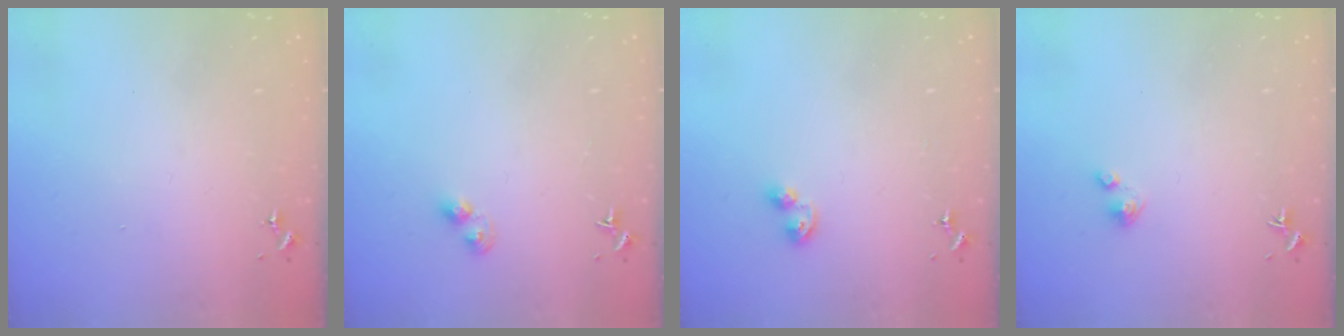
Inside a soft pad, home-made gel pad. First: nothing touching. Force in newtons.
{"total": 3.9, "press": 3.9, "slide": 0.1}
{"total": 4.6, "press": 4.5, "slide": 0.9}
{"total": 3.0, "press": 3.0, "slide": 0.3}